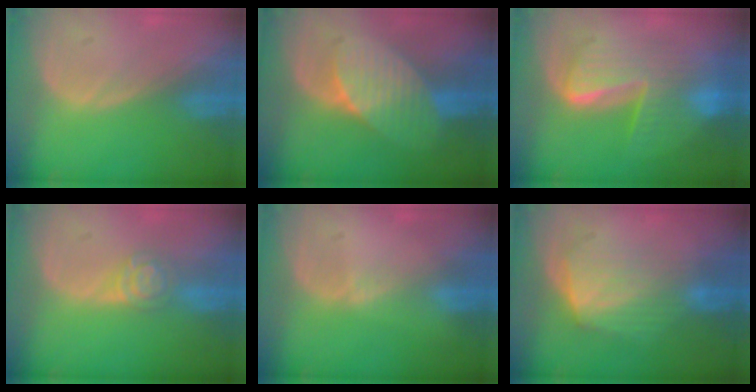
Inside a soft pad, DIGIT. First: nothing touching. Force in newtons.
{"total": 7.4, "press": 6.9, "slide": 2.5}
{"total": 8.6, "press": 8.5, "slide": 0.5}
{"total": 4.3, "press": 3.9, "slide": 1.8}
{"total": 0.5, "press": 0.5, "slide": 0.2}
{"total": 7.2, "press": 6.5, "slide": 3.0}